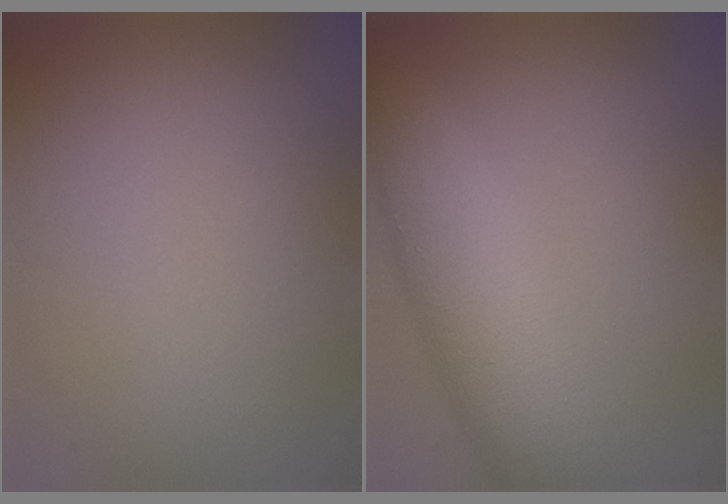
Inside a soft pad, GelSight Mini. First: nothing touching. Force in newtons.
{"total": 6.5, "press": 6.5, "slide": 0.2}